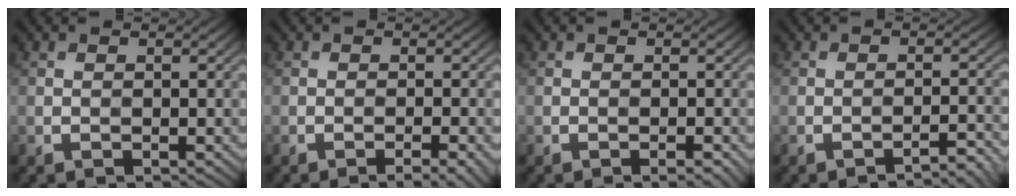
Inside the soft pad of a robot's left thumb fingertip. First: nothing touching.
{"total": 2.8, "force": [-1.7, 0.4, 2.3], "torque": [-0.032, 0.006, -0.027]}
{"total": 1.4, "force": [-0.8, 0.2, 1.1], "torque": [-0.015, 0.003, -0.012]}
{"total": 2.8, "force": [-2.3, 0.2, 1.5], "torque": [-0.016, 0.012, -0.039]}